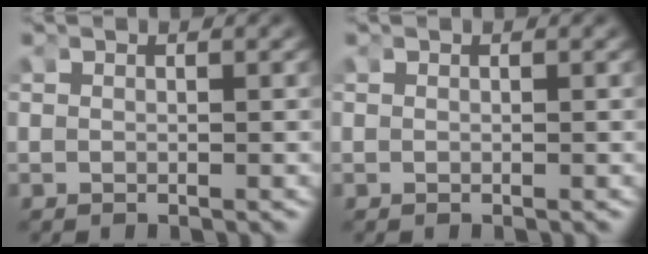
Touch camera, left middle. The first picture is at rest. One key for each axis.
{"total": 0.0}